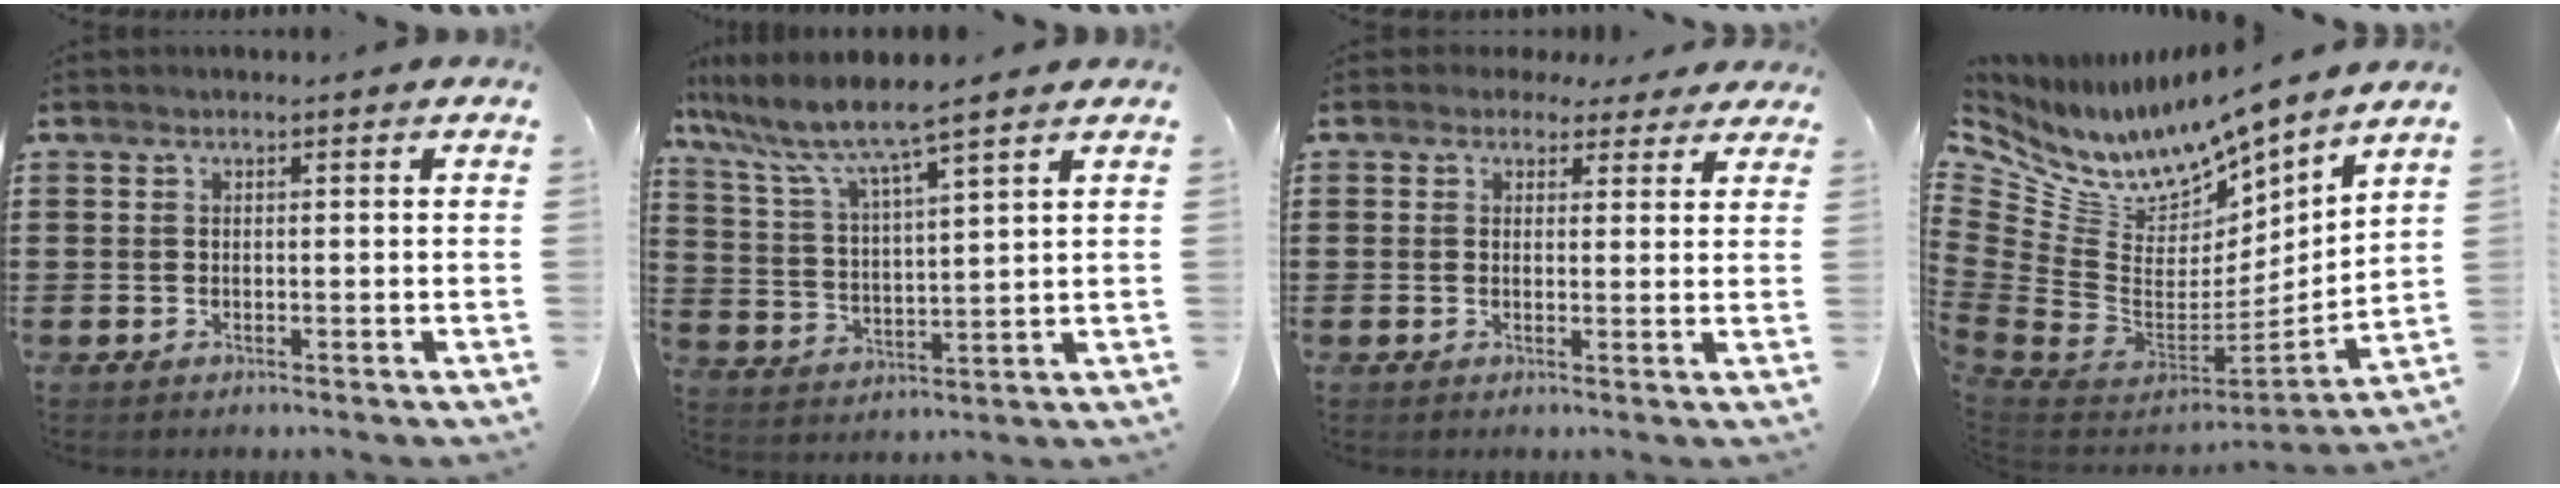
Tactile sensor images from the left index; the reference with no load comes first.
{"total": 6.5, "force": [5.6, -0.1, 3.4], "torque": [-0.092, -0.037, 0.089]}
{"total": 2.7, "force": [2.0, 1.7, 0.7], "torque": [-0.015, 0.003, 0.035]}
{"total": 9.2, "force": [8.5, 3.1, 1.8], "torque": [-0.097, -0.094, 0.147]}